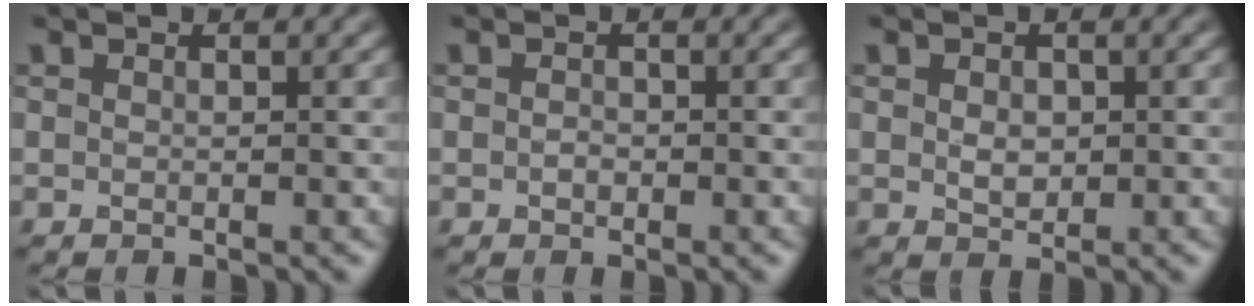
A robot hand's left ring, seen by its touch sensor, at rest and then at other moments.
{"total": 0.7, "force": [-0.1, 0.6, 0.5], "torque": [-0.009, -0.002, -0.004]}
{"total": 1.7, "force": [0.2, 1.2, 1.1], "torque": [-0.021, -0.003, 0.005]}